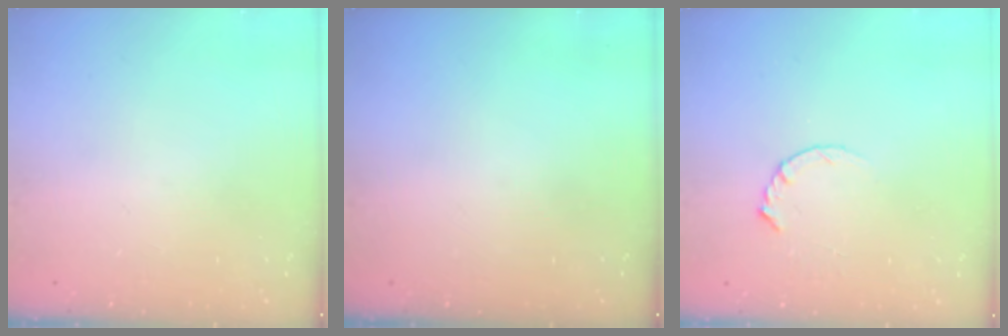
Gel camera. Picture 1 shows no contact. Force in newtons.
{"total": 0.0}
{"total": 2.8, "press": 2.8, "slide": 0.4}